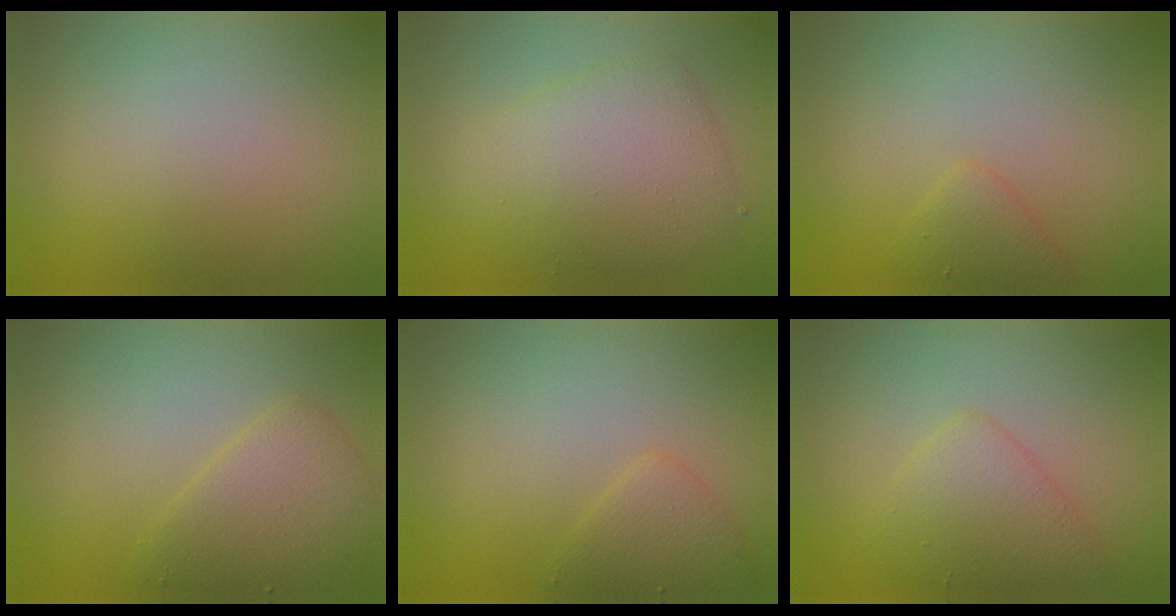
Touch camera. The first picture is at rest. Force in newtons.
{"total": 4.9, "press": 4.9, "slide": 0.2}
{"total": 1.7, "press": 1.7, "slide": 0.1}
{"total": 3.8, "press": 3.8, "slide": 0.2}
{"total": 2.1, "press": 2.1, "slide": 0.0}
{"total": 3.4, "press": 3.4, "slide": 0.1}